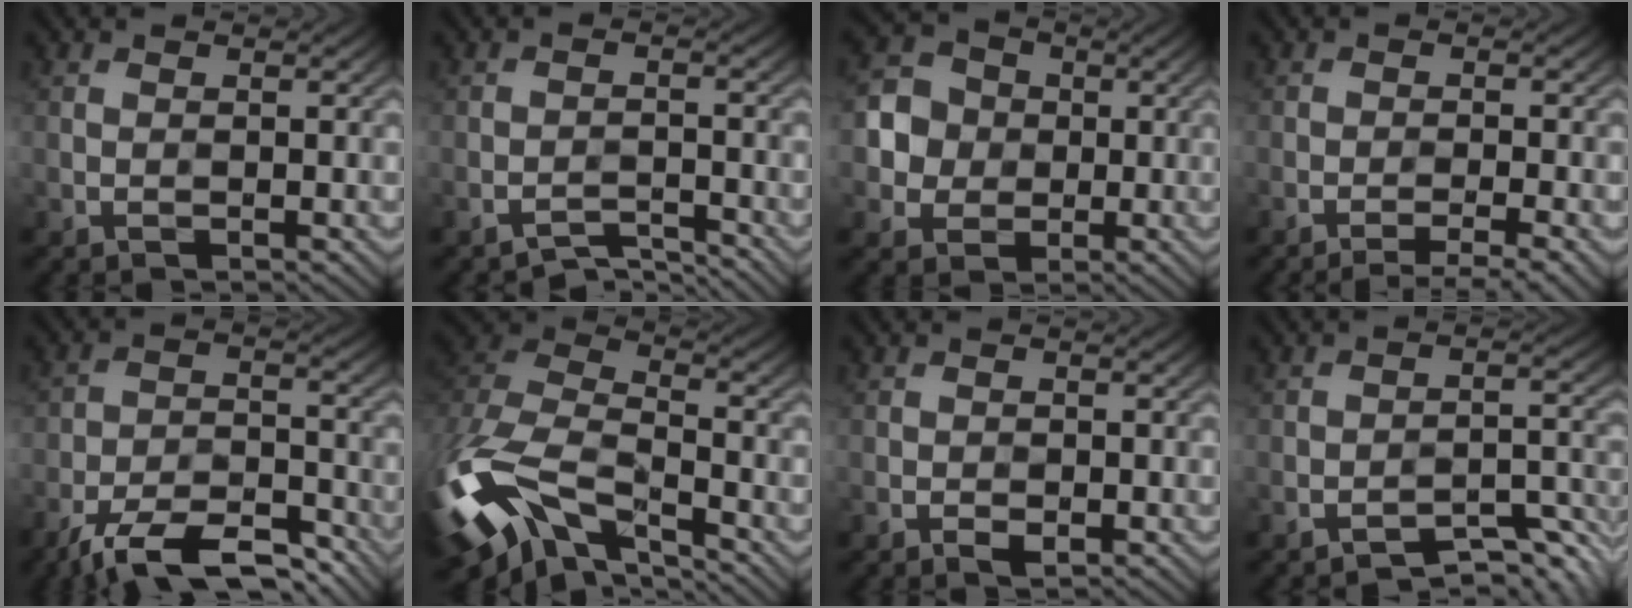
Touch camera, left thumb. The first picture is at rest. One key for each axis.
{"total": 3.6, "fx": -3.5, "fy": 0.4, "fz": 0.7, "tx": -0.011, "ty": 0.001, "tz": -0.058}
{"total": 5.5, "fx": 0.0, "fy": 5.3, "fz": 1.6, "tx": -0.036, "ty": 0.002, "tz": -0.013}
{"total": 4.1, "fx": -3.0, "fy": 0.6, "fz": 2.8, "tx": -0.041, "ty": 0.008, "tz": -0.054}
{"total": 11.1, "fx": -8.5, "fy": 4.0, "fz": 5.9, "tx": -0.101, "ty": -0.002, "tz": -0.151}
{"total": 16.6, "fx": -8.1, "fy": 8.8, "fz": 11.6, "tx": -0.300, "ty": -0.025, "tz": -0.147}
{"total": 1.3, "fx": -0.9, "fy": 0.7, "fz": 0.8, "tx": -0.012, "ty": -0.002, "tz": -0.012}
{"total": 5.8, "fx": -5.1, "fy": 0.7, "fz": 2.7, "tx": -0.040, "ty": 0.005, "tz": -0.076}